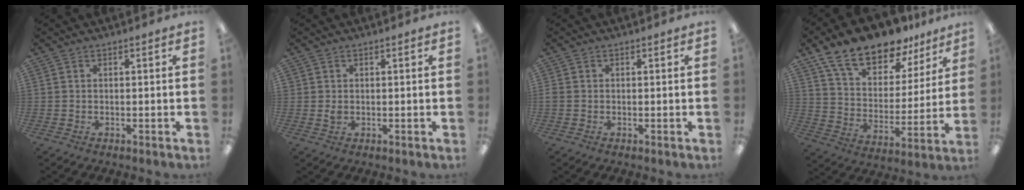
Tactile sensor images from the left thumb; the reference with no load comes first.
{"total": 1.5, "force": [0.2, 1.3, 0.6], "torque": [-0.005, 0.001, 0.001]}
{"total": 1.0, "force": [-0.2, 0.9, 0.4], "torque": [-0.005, 0.004, -0.004]}
{"total": 16.5, "force": [13.4, 7.2, 6.6], "torque": [-0.126, -0.090, 0.239]}